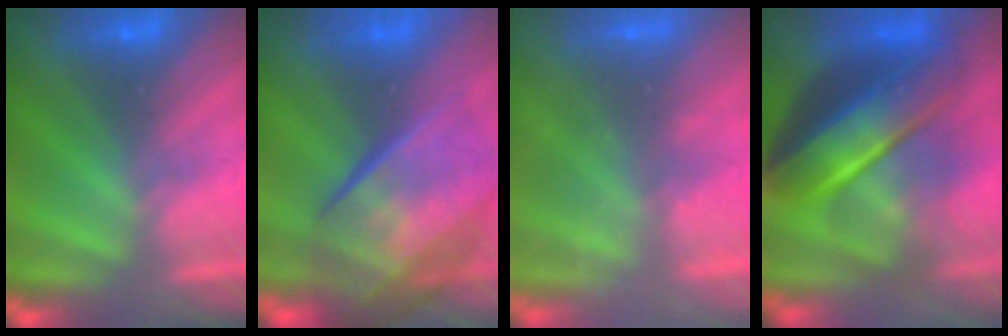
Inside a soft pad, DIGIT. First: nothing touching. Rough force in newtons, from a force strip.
{"total": 11.0}
{"total": 2.3}
{"total": 5.6}